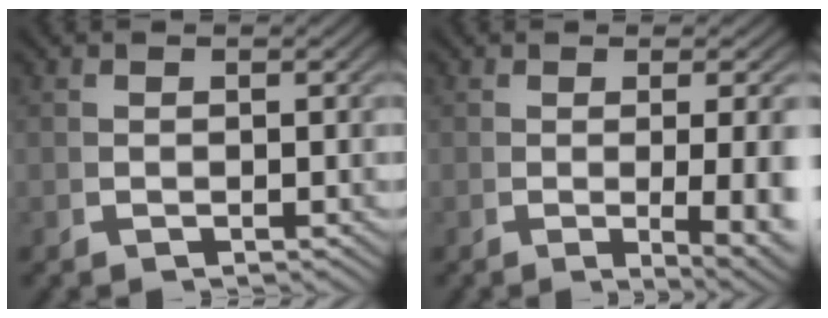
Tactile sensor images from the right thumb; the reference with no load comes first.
{"total": 5.7, "force": [-1.5, 1.8, 5.2], "torque": [-0.078, -0.014, -0.015]}